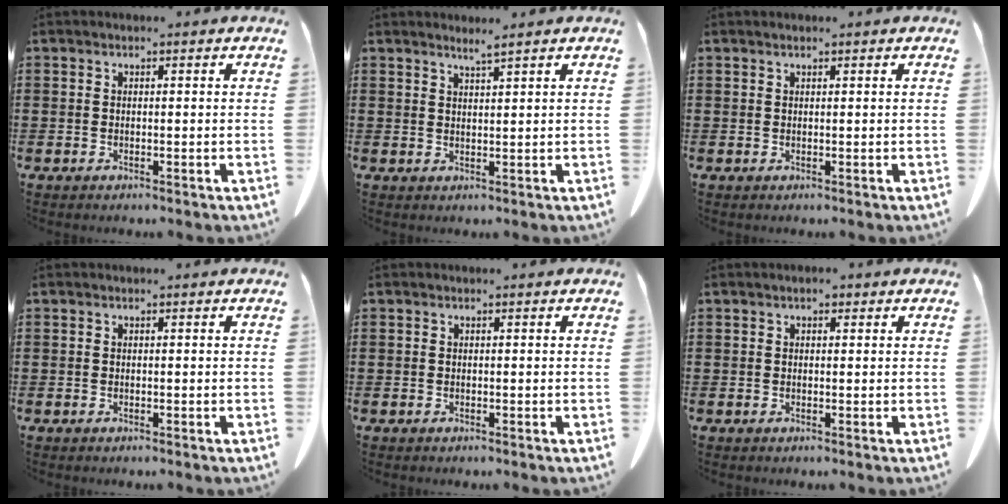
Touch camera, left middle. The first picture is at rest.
{"total": 2.0, "force": [1.8, -0.4, 0.7], "torque": [-0.015, -0.003, 0.034]}
{"total": 0.6, "force": [0.6, 0.3, 0.0], "torque": [-0.004, 0.001, 0.012]}
{"total": 0.0}
{"total": 0.0}
{"total": 0.9, "force": [0.5, 0.5, 0.6], "torque": [-0.014, 0.005, 0.008]}